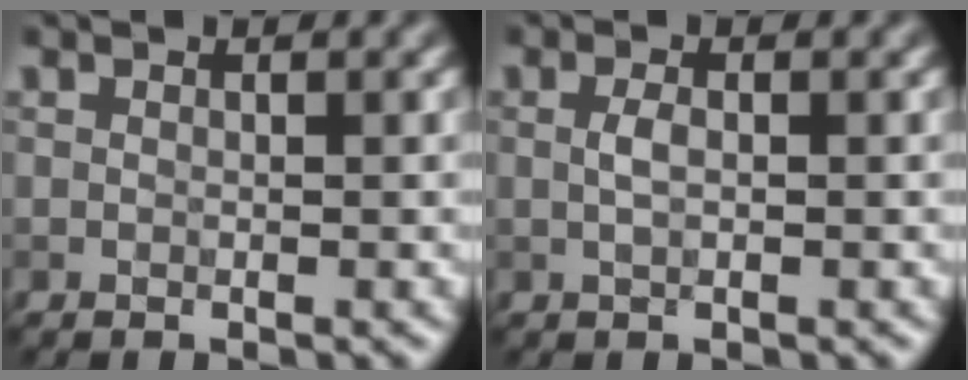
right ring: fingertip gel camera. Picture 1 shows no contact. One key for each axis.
{"total": 1.2, "fx": 0.0, "fy": 0.5, "fz": 1.1, "tx": -0.026, "ty": 0.000, "tz": -0.001}